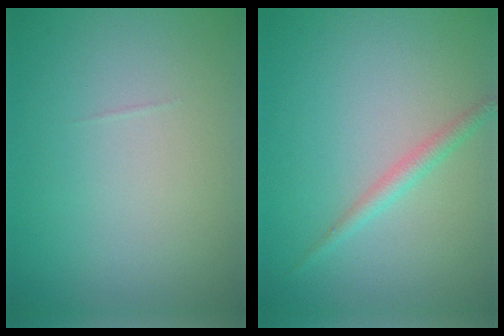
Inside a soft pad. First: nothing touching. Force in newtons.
{"total": 1.5, "press": 1.5, "slide": 0.1}